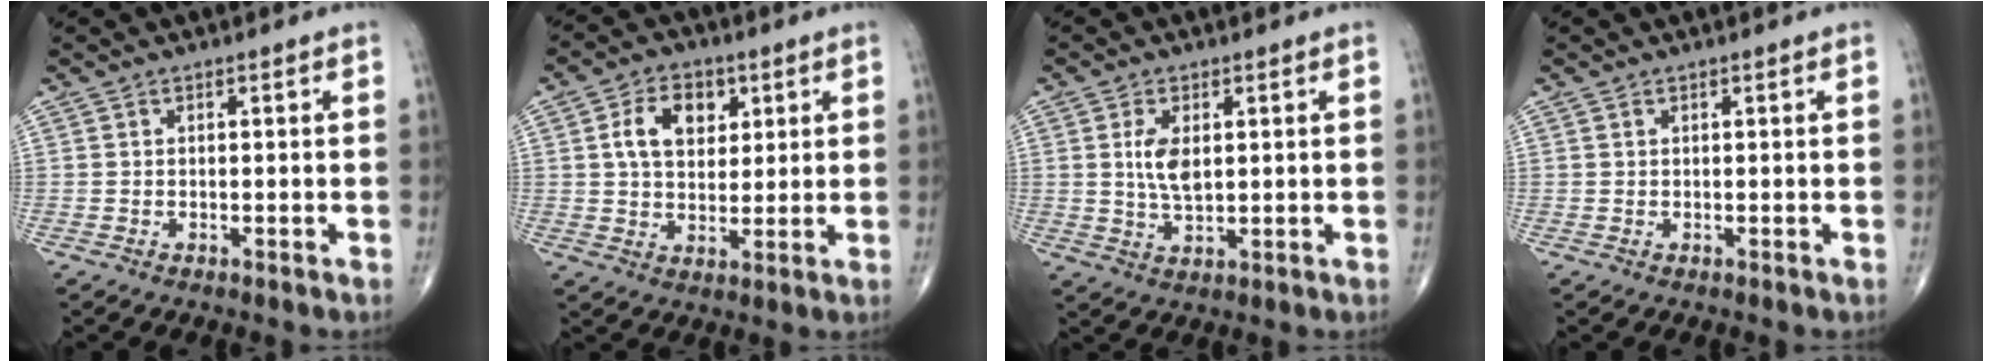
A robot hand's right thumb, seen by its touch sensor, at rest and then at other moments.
{"total": 9.3, "force": [2.9, 6.4, 6.1], "torque": [-0.077, -0.005, 0.050]}
{"total": 5.8, "force": [1.1, 3.0, 4.8], "torque": [-0.089, -0.008, 0.024]}
{"total": 0.0}